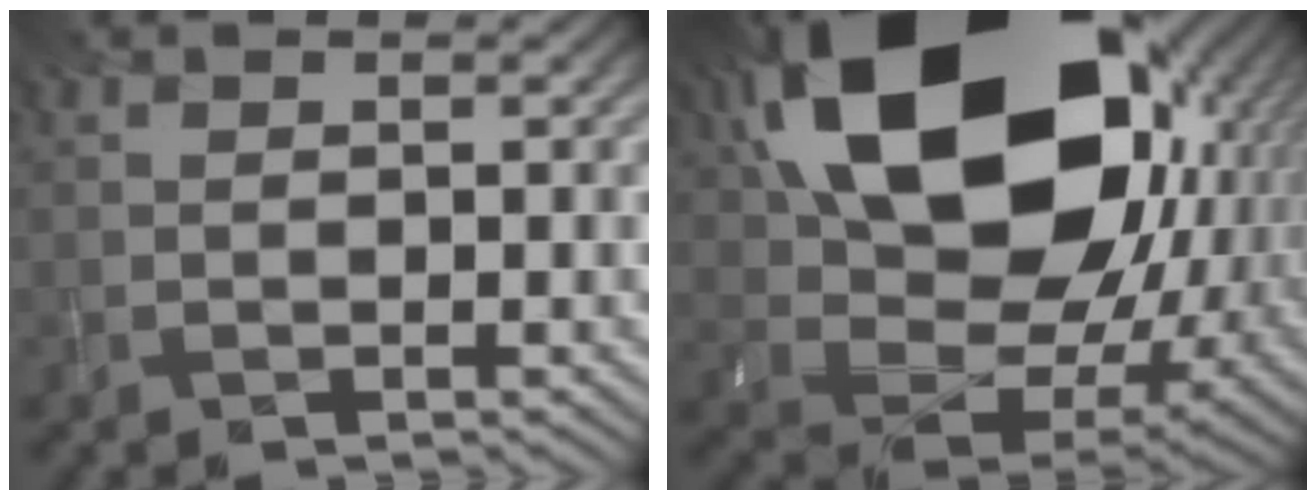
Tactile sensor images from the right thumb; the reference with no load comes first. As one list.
[{"total": 21.8, "force": [7.8, 14.8, 14.0], "torque": [-0.331, -0.017, 0.177]}]